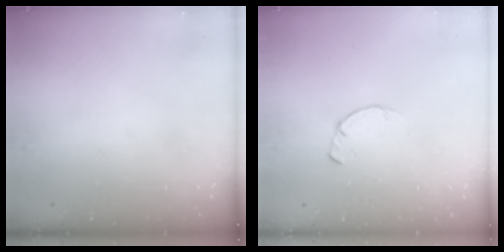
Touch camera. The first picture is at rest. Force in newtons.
{"total": 1.7, "press": 1.7, "slide": 0.2}